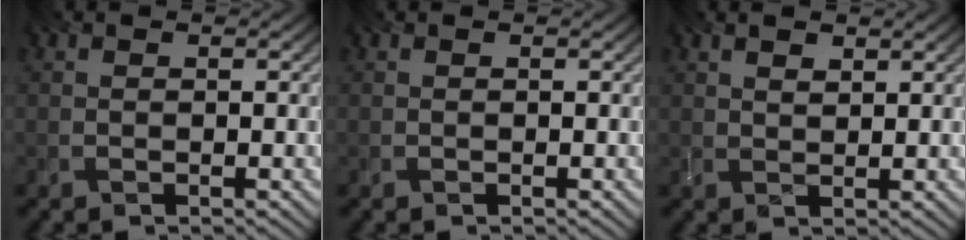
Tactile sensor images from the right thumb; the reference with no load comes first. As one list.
[{"total": 0.0}, {"total": 2.1, "force": [1.3, 0.9, 1.4], "torque": [-0.027, -0.002, 0.028]}]